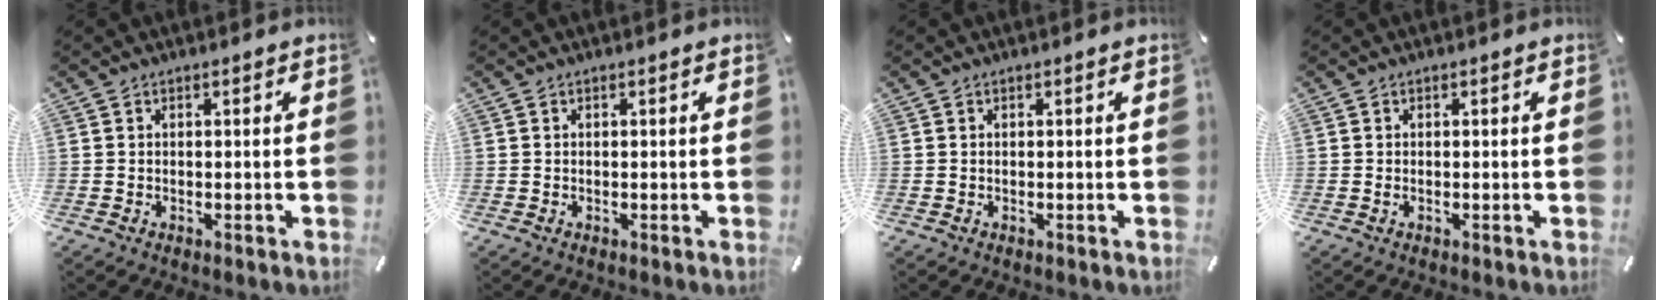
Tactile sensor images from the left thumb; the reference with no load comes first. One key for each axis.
{"total": 0.0}
{"total": 0.0}
{"total": 0.9, "fx": -0.3, "fy": 0.4, "fz": 0.7, "tx": -0.014, "ty": -0.001, "tz": -0.005}